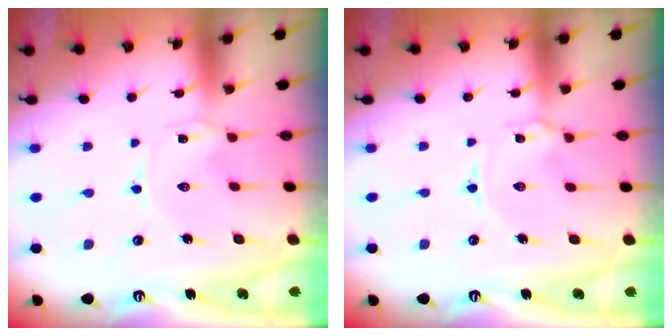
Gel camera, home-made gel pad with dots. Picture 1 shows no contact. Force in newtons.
{"total": 2.8, "press": 2.7, "slide": 0.5}